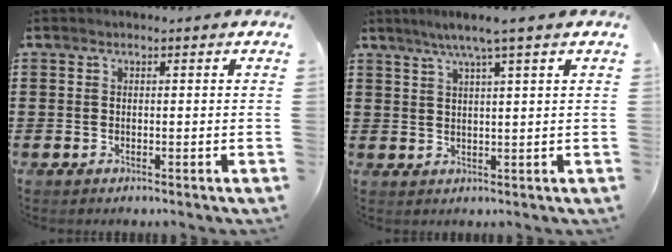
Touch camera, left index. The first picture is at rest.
{"total": 4.1, "force": [2.7, -0.6, 3.0], "torque": [-0.064, -0.003, 0.046]}